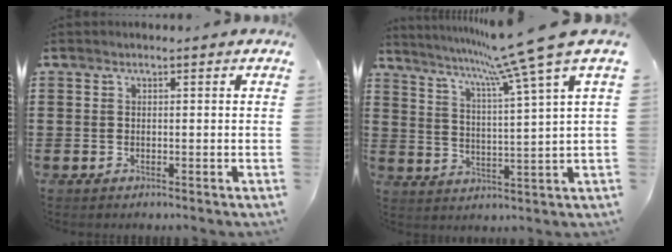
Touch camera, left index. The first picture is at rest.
{"total": 10.0, "force": [7.9, -1.8, 5.8], "torque": [-0.133, -0.048, 0.122]}